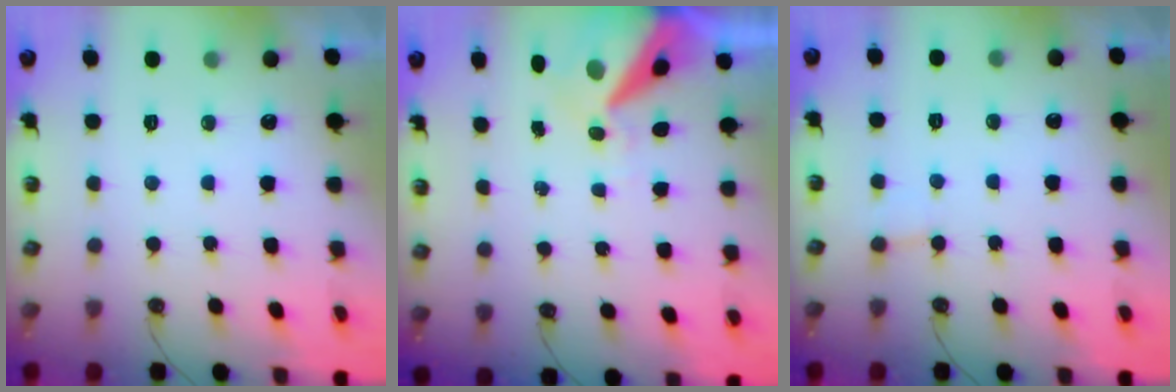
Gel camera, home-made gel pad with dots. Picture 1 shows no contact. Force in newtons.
{"total": 12.4, "press": 12.3, "slide": 1.4}
{"total": 2.4, "press": 2.4, "slide": 0.3}